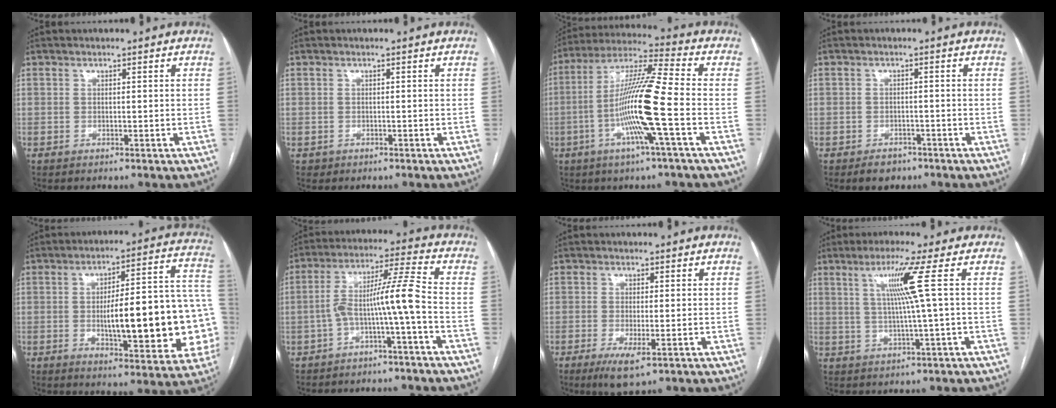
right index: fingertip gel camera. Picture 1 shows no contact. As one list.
[{"total": 0.6, "force": [-0.4, 0.5, -0.1], "torque": [-0.005, 0.003, -0.004]}, {"total": 14.4, "force": [-3.5, -0.9, 14.0], "torque": [-0.266, -0.002, -0.077]}, {"total": 2.8, "force": [-2.0, 1.9, 0.7], "torque": [-0.008, 0.004, -0.023]}, {"total": 22.5, "force": [-2.9, 4.8, 21.8], "torque": [-0.234, 0.035, -0.025]}, {"total": 8.6, "force": [-2.6, -0.9, 8.1], "torque": [-0.144, 0.034, -0.044]}, {"total": 4.5, "force": [-2.1, 0.9, 3.8], "torque": [-0.068, -0.011, -0.030]}, {"total": 6.6, "force": [1.7, -2.3, 6.0], "torque": [-0.116, -0.001, 0.039]}]